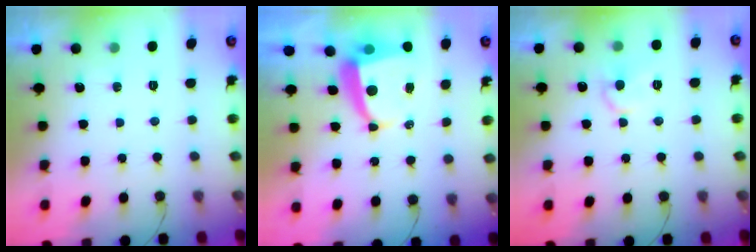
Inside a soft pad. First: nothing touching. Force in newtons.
{"total": 6.1, "press": 6.1, "slide": 0.6}
{"total": 8.7, "press": 8.7, "slide": 0.8}